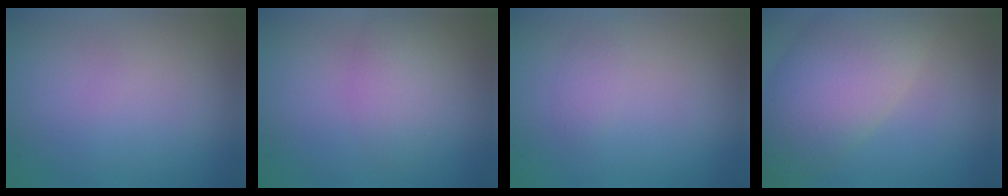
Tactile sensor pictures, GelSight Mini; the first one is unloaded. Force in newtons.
{"total": 2.7, "press": 2.7, "slide": 0.1}
{"total": 1.1, "press": 1.1, "slide": 0.0}
{"total": 8.7, "press": 8.7, "slide": 0.4}